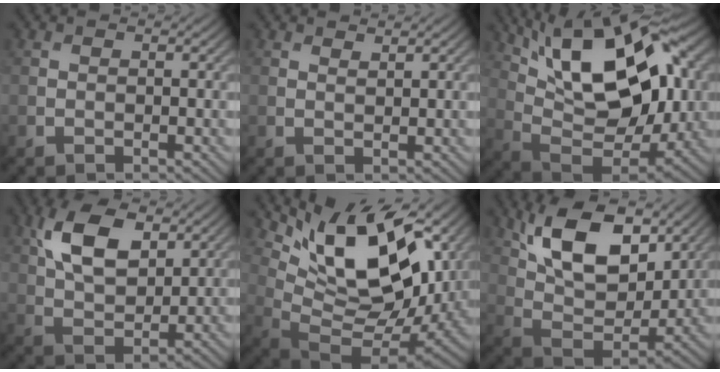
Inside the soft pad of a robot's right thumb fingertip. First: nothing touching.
{"total": 1.0, "force": [1.0, 0.1, 0.4], "torque": [-0.008, -0.003, 0.019]}
{"total": 18.4, "force": [7.6, 8.4, 14.5], "torque": [-0.252, 0.041, 0.113]}
{"total": 9.8, "force": [4.1, 5.3, 7.1], "torque": [-0.153, 0.007, 0.078]}
{"total": 15.9, "force": [6.7, 7.2, 12.5], "torque": [-0.220, -0.005, 0.129]}
{"total": 14.1, "force": [7.1, 6.9, 10.1], "torque": [-0.193, -0.005, 0.125]}